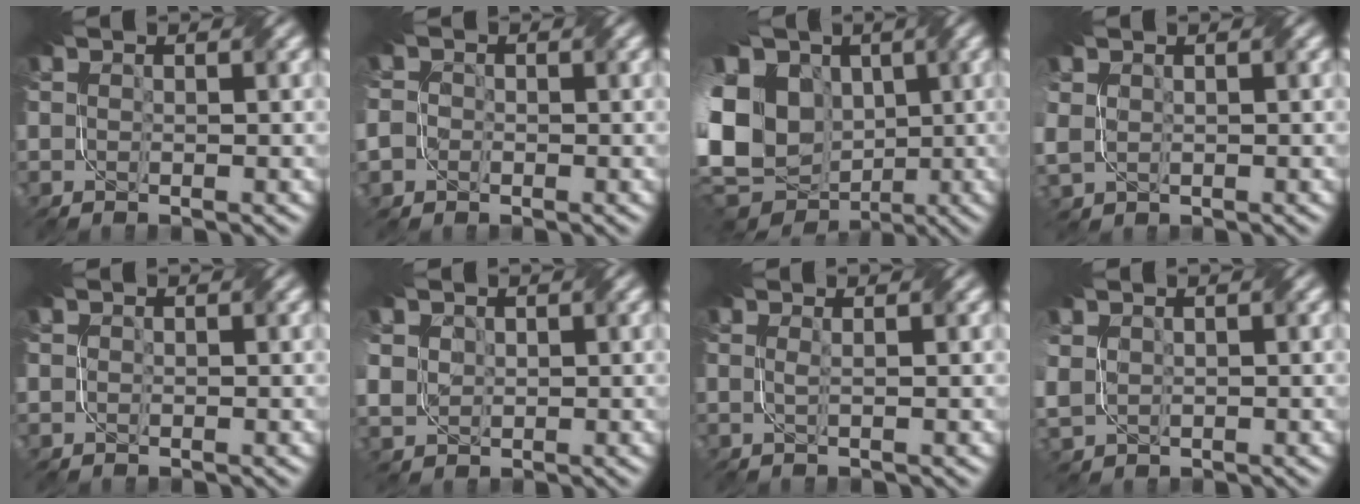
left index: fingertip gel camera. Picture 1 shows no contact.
{"total": 4.0, "force": [-1.3, 3.5, 1.6], "torque": [-0.047, 0.012, -0.049]}
{"total": 17.8, "force": [-1.7, 13.8, 11.2], "torque": [-0.248, 0.000, -0.046]}
{"total": 1.8, "force": [0.6, 1.3, 1.1], "torque": [-0.036, -0.001, 0.014]}
{"total": 0.0}
{"total": 3.0, "force": [0.9, 2.6, 1.2], "torque": [-0.068, 0.004, 0.030]}
{"total": 0.8, "force": [-0.1, -0.7, 0.5], "torque": [-0.011, -0.006, -0.007]}
{"total": 2.3, "force": [0.9, 1.7, 1.3], "torque": [-0.048, -0.001, 0.021]}